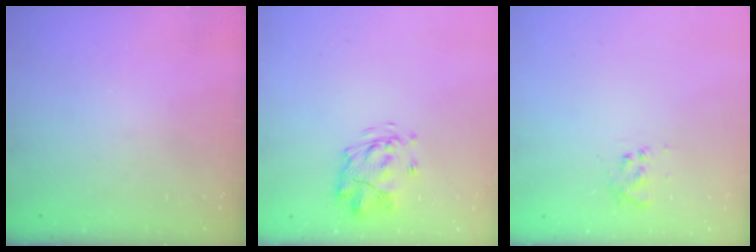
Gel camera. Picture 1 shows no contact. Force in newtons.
{"total": 3.7, "press": 3.4, "slide": 1.6}
{"total": 4.1, "press": 4.0, "slide": 0.7}